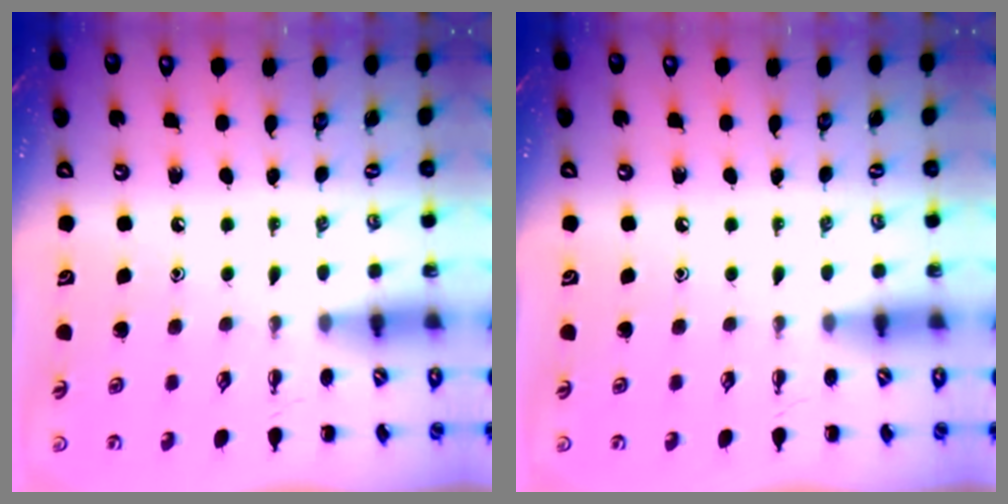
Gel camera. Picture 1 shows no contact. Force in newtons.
{"total": 0.0}